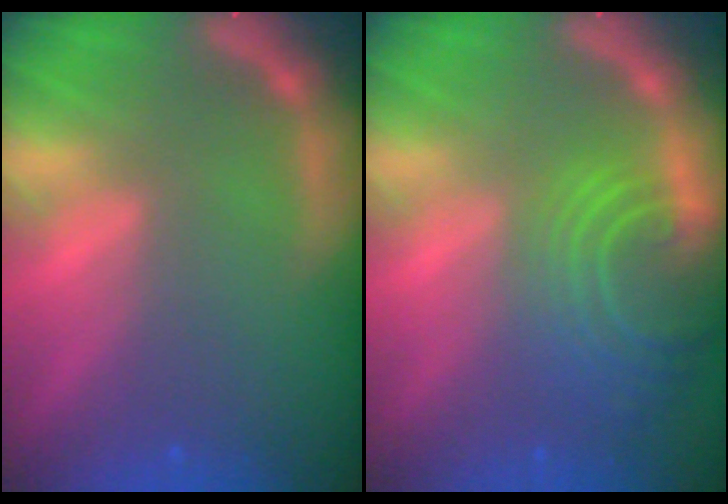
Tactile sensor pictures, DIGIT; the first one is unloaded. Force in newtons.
{"total": 8.1}